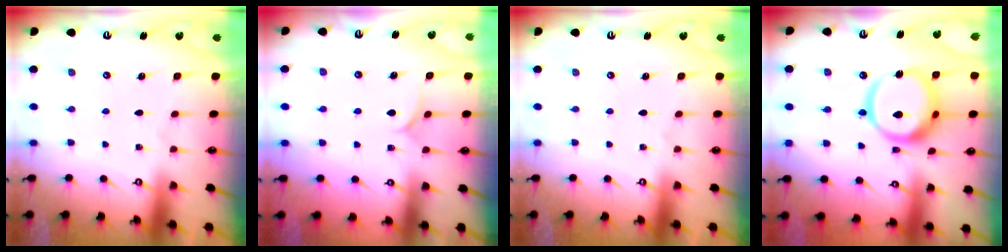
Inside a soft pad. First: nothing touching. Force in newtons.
{"total": 4.4, "press": 4.4, "slide": 0.3}
{"total": 0.0}
{"total": 18.1, "press": 18.0, "slide": 1.9}